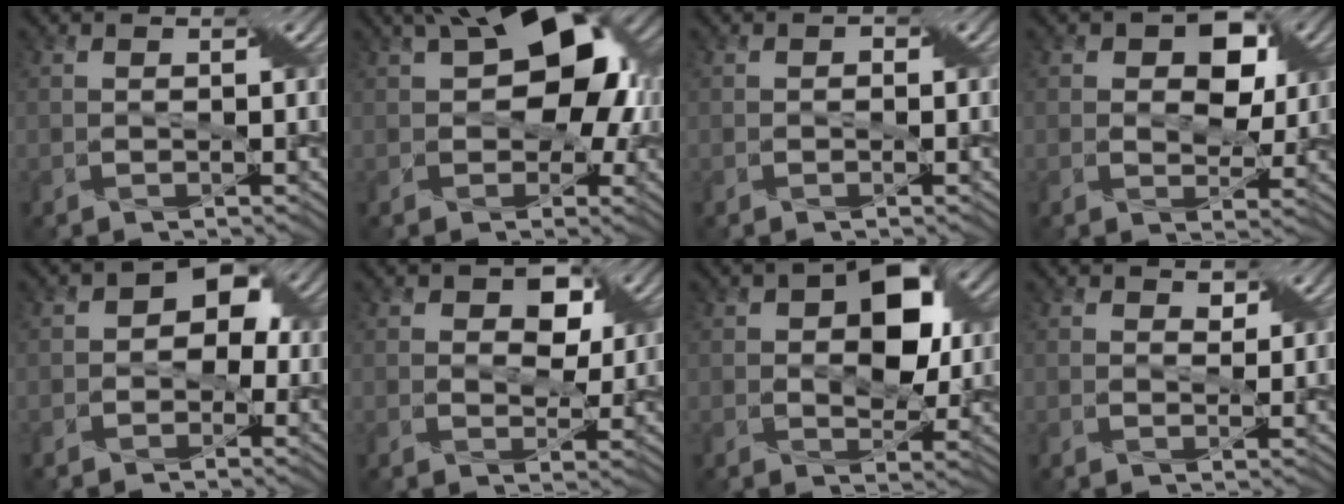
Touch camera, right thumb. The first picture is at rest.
{"total": 11.5, "force": [2.3, 6.7, 9.0], "torque": [-0.135, 0.014, 0.028]}
{"total": 0.6, "force": [-0.1, 0.5, 0.3], "torque": [-0.001, 0.000, -0.004]}
{"total": 6.1, "force": [1.9, 4.0, 4.2], "torque": [-0.056, 0.002, 0.019]}
{"total": 5.0, "force": [-0.2, 3.8, 3.2], "torque": [-0.023, 0.013, -0.016]}
{"total": 4.6, "force": [1.6, 3.1, 3.0], "torque": [-0.042, 0.000, 0.015]}
{"total": 8.1, "force": [1.6, 4.8, 6.3], "torque": [-0.089, 0.009, 0.020]}
{"total": 1.1, "force": [0.8, 0.7, 0.4], "torque": [-0.010, -0.001, 0.014]}